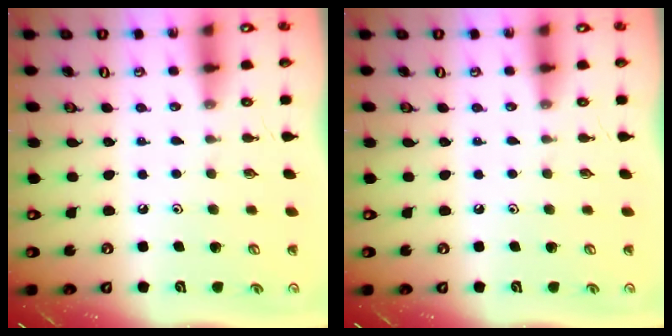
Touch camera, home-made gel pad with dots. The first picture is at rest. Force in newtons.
{"total": 0.0}